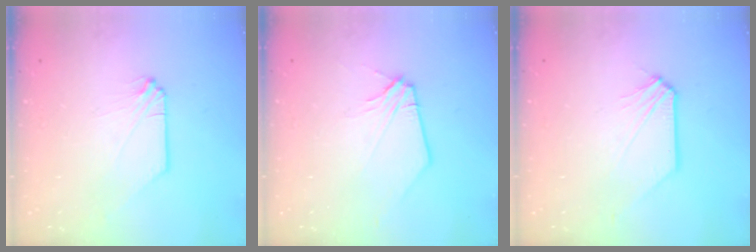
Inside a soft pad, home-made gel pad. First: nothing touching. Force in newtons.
{"total": 2.9, "press": 2.8, "slide": 0.5}
{"total": 1.6, "press": 1.6, "slide": 0.2}